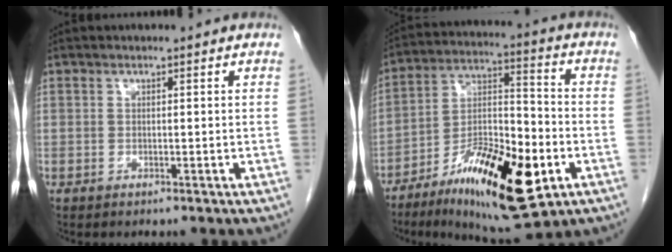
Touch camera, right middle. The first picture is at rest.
{"total": 19.6, "force": [-8.6, 5.4, 16.7], "torque": [-0.292, -0.012, -0.134]}